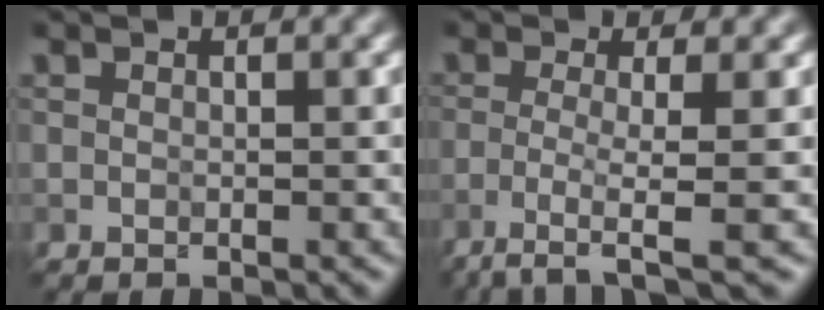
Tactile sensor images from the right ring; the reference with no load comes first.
{"total": 3.9, "force": [-2.0, 0.5, 3.3], "torque": [-0.062, -0.005, -0.049]}